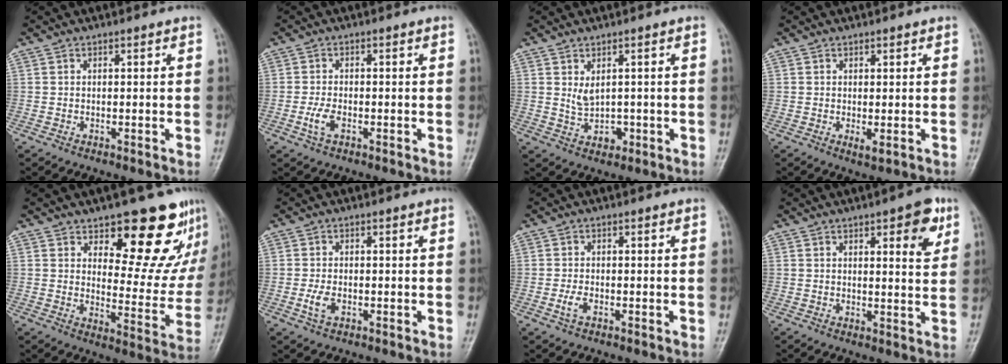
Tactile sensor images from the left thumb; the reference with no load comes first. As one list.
[{"total": 3.1, "force": [-1.2, 1.5, 2.4], "torque": [-0.054, 0.006, -0.025]}, {"total": 3.6, "force": [0.6, 2.5, 2.5], "torque": [-0.036, -0.009, 0.020]}, {"total": 1.4, "force": [0.0, 0.5, 1.3], "torque": [-0.023, -0.006, 0.001]}, {"total": 16.2, "force": [10.8, 6.9, 9.9], "torque": [-0.064, -0.083, 0.144]}, {"total": 2.8, "force": [-0.9, 1.5, 2.2], "torque": [-0.047, 0.002, -0.018]}, {"total": 2.1, "force": [-0.9, 1.0, 1.6], "torque": [-0.037, 0.004, -0.018]}, {"total": 6.9, "force": [3.4, 2.3, 5.5], "torque": [-0.054, -0.014, 0.038]}]